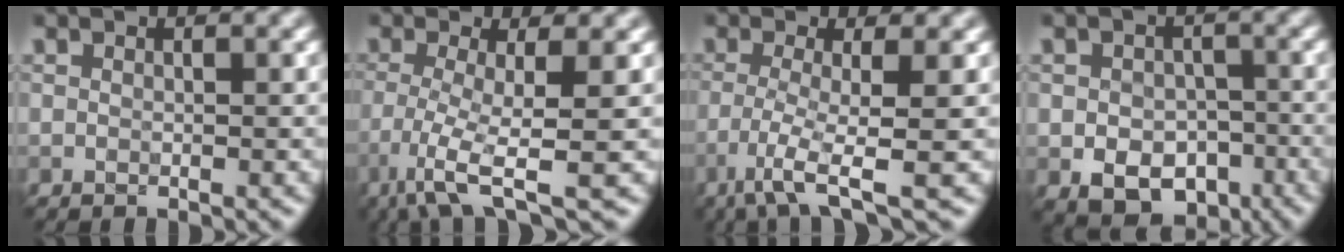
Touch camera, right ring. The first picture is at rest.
{"total": 5.4, "force": [-2.5, 0.8, 4.7], "torque": [-0.091, -0.006, -0.061]}
{"total": 4.6, "force": [-2.3, 0.4, 3.9], "torque": [-0.077, -0.008, -0.055]}
{"total": 6.7, "force": [-2.8, 5.1, 3.3], "torque": [-0.037, -0.007, -0.044]}